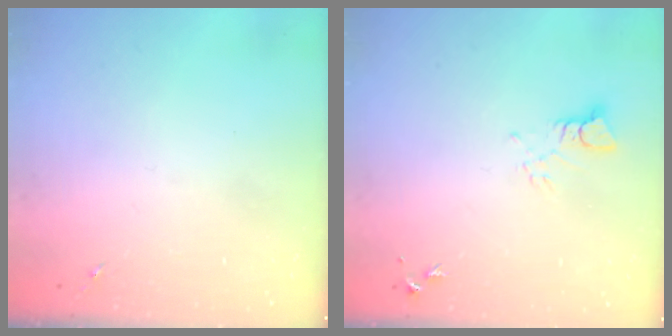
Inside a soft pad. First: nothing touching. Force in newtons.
{"total": 3.2, "press": 3.2, "slide": 0.3}